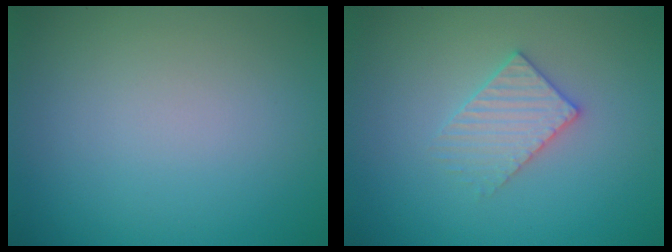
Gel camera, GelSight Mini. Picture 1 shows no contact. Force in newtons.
{"total": 2.7, "press": 2.7, "slide": 0.5}